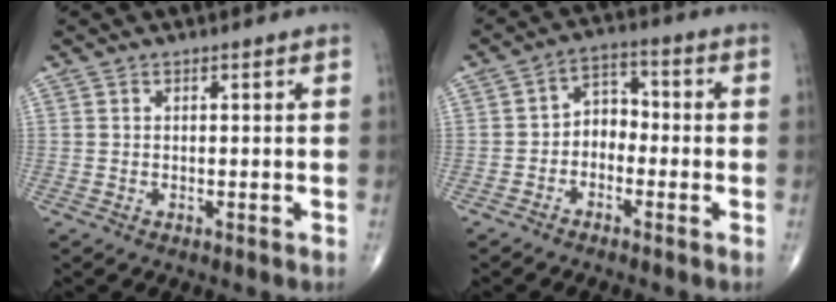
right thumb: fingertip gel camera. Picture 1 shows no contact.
{"total": 5.2, "force": [-1.7, 3.9, 3.0], "torque": [-0.021, 0.031, -0.046]}